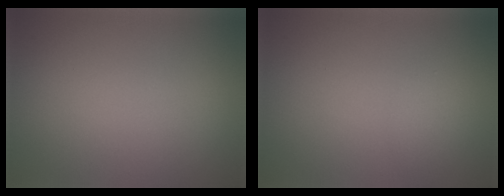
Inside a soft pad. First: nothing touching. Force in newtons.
{"total": 0.9, "press": 0.9, "slide": 0.0}